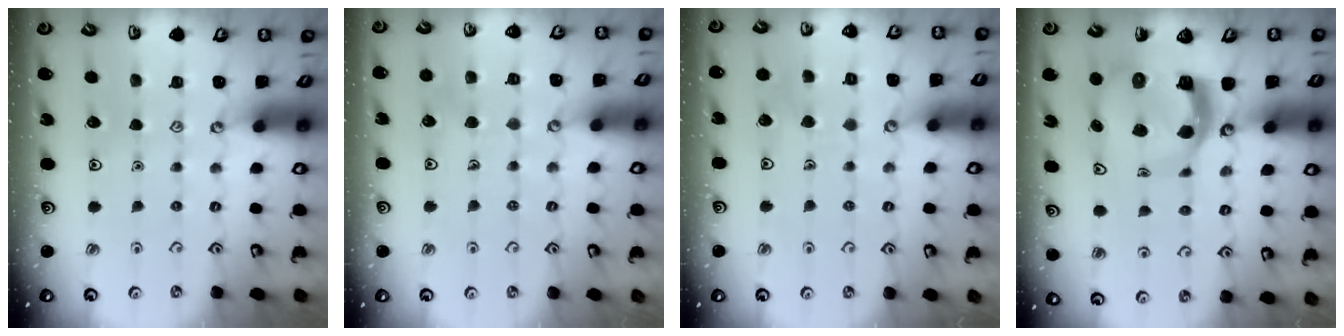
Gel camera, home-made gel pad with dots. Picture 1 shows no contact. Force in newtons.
{"total": 3.3, "press": 3.3, "slide": 0.2}
{"total": 4.5, "press": 4.5, "slide": 0.3}
{"total": 8.5, "press": 8.4, "slide": 1.3}